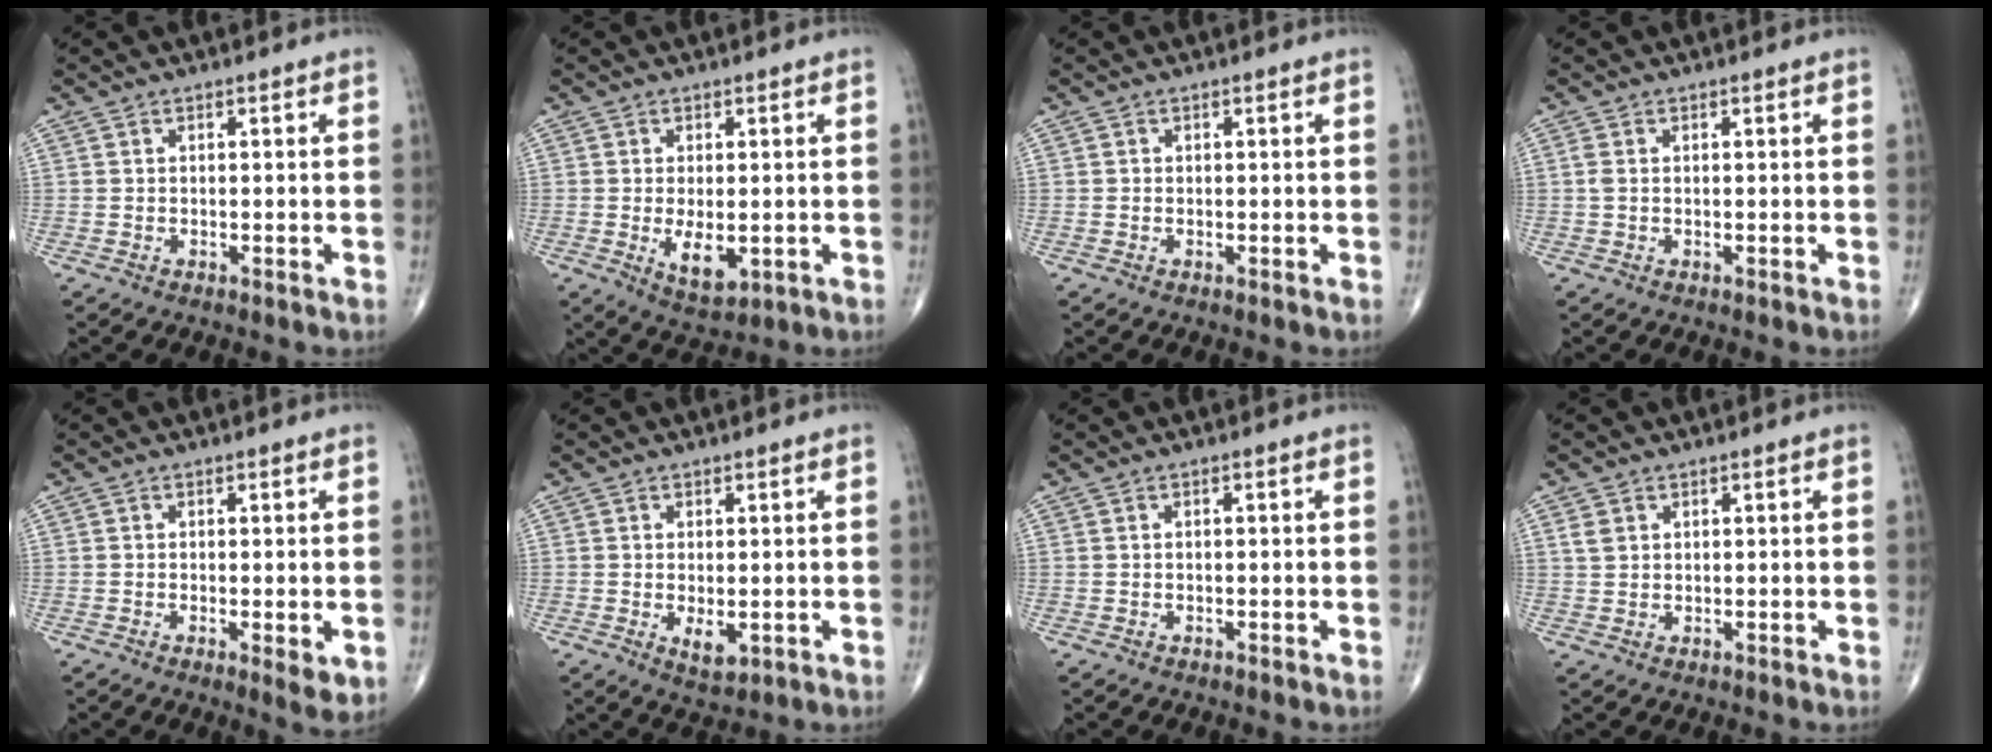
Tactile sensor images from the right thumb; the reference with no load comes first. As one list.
[{"total": 6.1, "force": [-1.0, 3.0, 5.2], "torque": [-0.078, -0.014, -0.008]}, {"total": 0.0}, {"total": 1.0, "force": [0.1, 0.5, 0.9], "torque": [-0.024, 0.001, 0.002]}, {"total": 3.7, "force": [-0.8, 1.0, 3.5], "torque": [-0.051, -0.011, -0.015]}, {"total": 3.8, "force": [-0.7, 1.9, 3.2], "torque": [-0.046, -0.009, -0.005]}, {"total": 0.0}, {"total": 2.1, "force": [0.9, 1.6, 1.1], "torque": [-0.019, 0.001, 0.020]}]